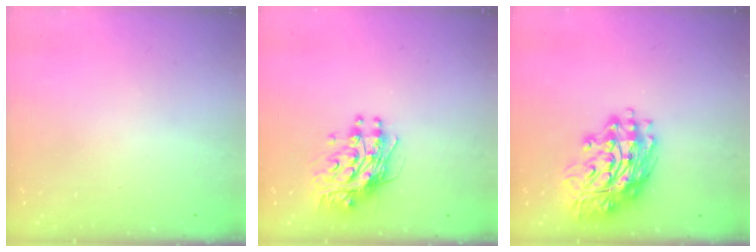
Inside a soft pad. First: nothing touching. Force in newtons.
{"total": 10.1, "press": 10.1, "slide": 0.8}
{"total": 16.8, "press": 16.7, "slide": 1.9}